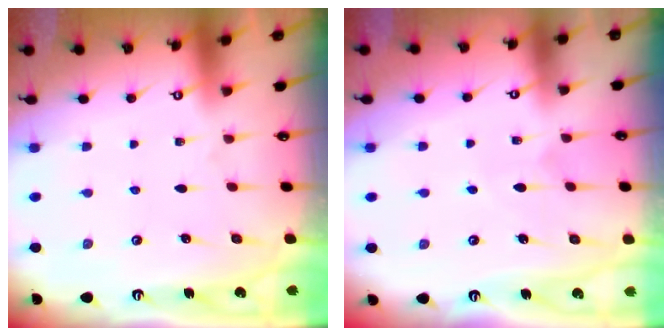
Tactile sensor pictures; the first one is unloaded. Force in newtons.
{"total": 4.9, "press": 4.9, "slide": 0.6}